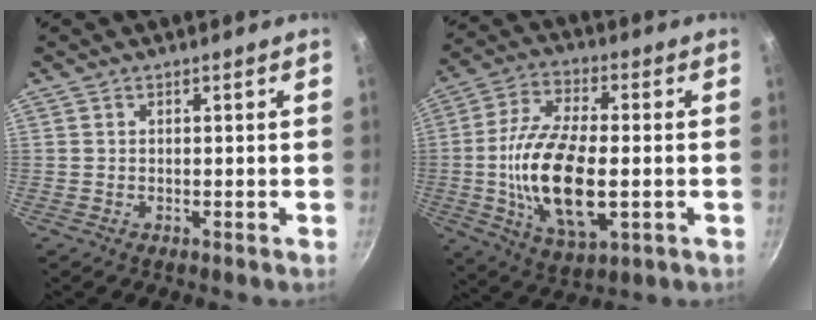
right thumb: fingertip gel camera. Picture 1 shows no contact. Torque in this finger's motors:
{"motor_torque": [-0.13, 2.18, 1.50, 0.48, 0.21]}